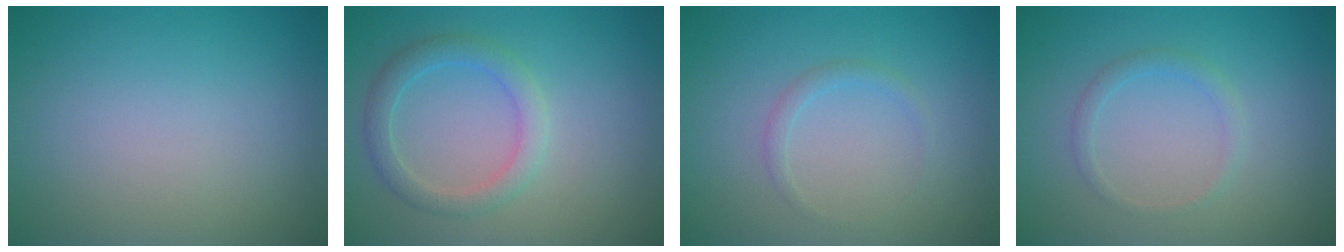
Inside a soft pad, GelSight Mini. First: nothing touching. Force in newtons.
{"total": 2.7, "press": 2.7, "slide": 0.0}
{"total": 1.0, "press": 1.0, "slide": 0.0}
{"total": 1.2, "press": 1.2, "slide": 0.0}